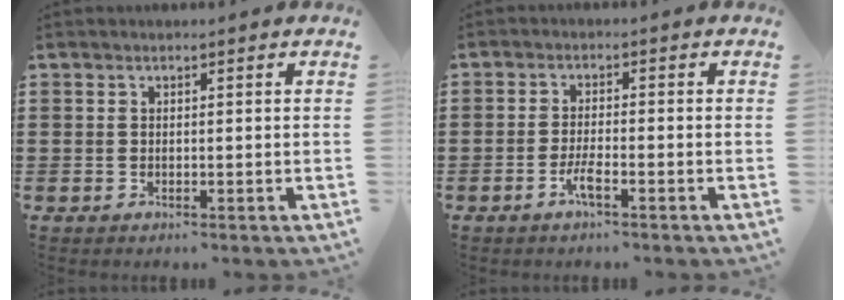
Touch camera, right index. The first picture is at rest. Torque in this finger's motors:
{"motor_torque": [0.94, 1.18, 0.22, 0.07]}